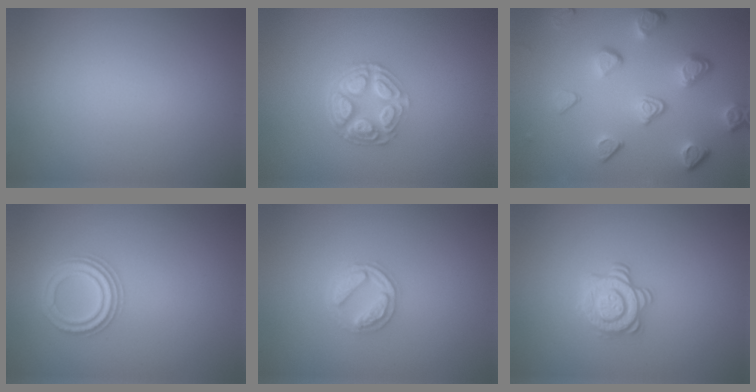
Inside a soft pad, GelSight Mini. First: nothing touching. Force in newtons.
{"total": 4.8, "press": 3.4, "slide": 3.4}
{"total": 5.1, "press": 3.8, "slide": 3.3}
{"total": 2.5, "press": 2.4, "slide": 0.4}
{"total": 2.6, "press": 2.5, "slide": 0.5}
{"total": 2.9, "press": 2.5, "slide": 1.4}